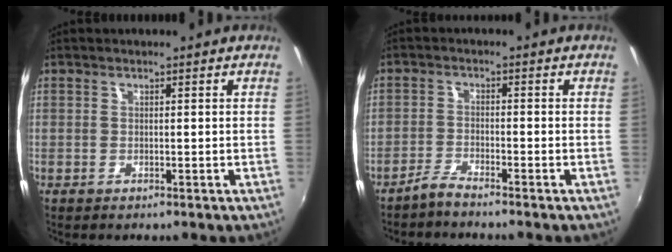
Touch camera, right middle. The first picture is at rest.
{"total": 2.4, "force": [-2.3, -0.5, 0.5], "torque": [-0.023, -0.002, -0.050]}